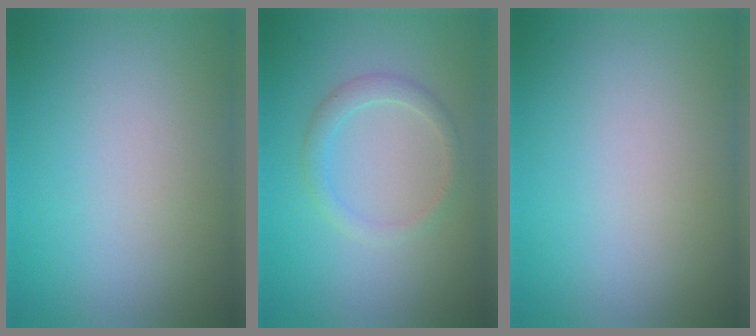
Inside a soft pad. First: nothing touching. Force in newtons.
{"total": 1.9, "press": 1.9, "slide": 0.1}
{"total": 0.0}